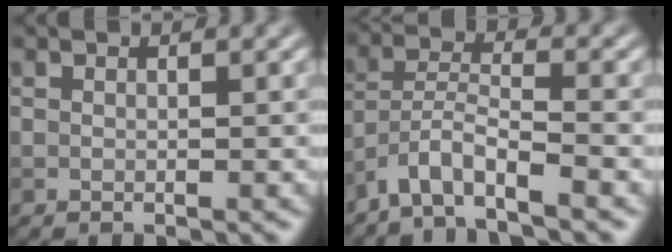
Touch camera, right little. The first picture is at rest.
{"total": 4.5, "force": [-3.8, 0.4, 2.3], "torque": [-0.043, 0.007, -0.079]}